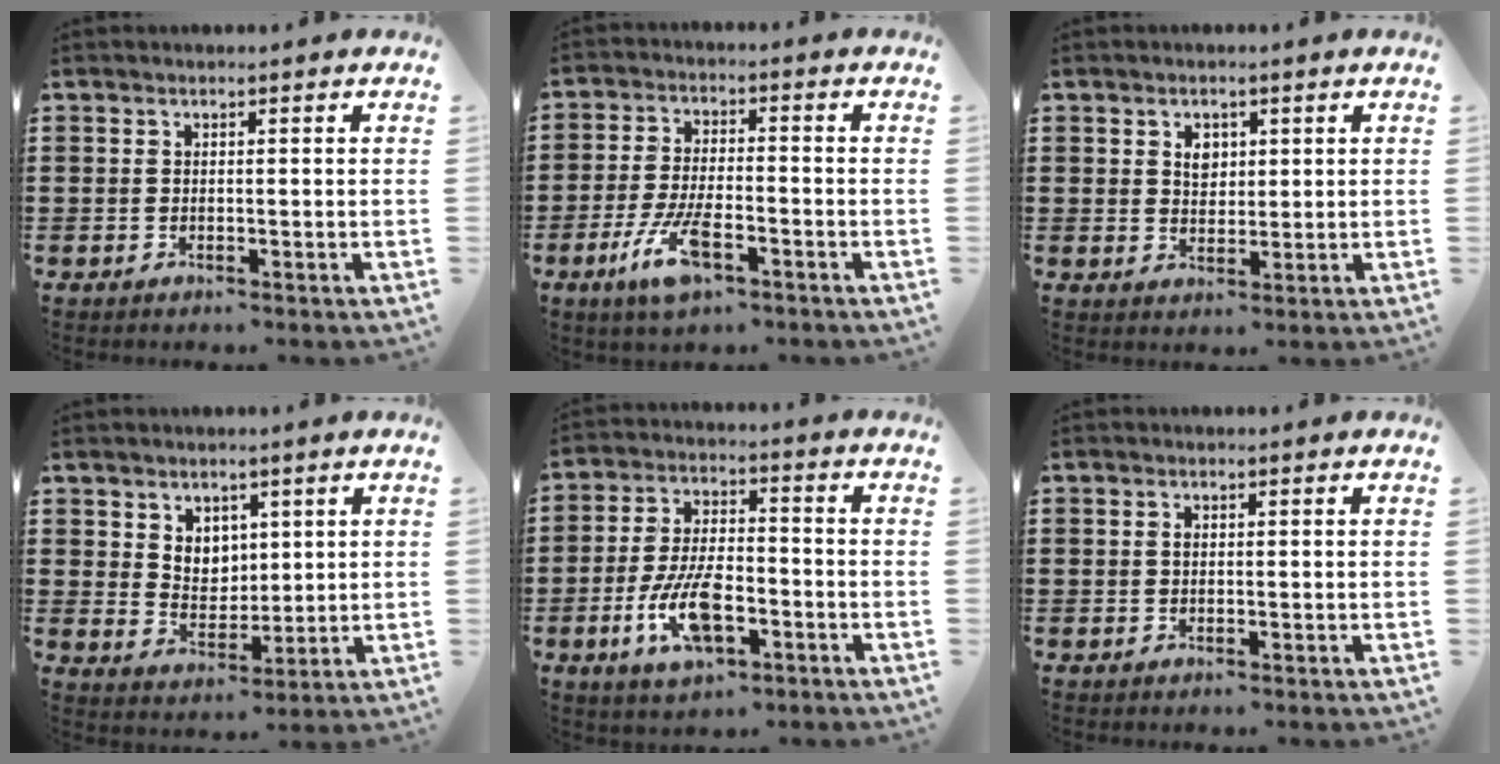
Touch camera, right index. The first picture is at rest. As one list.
[{"total": 8.2, "force": [-3.9, 2.8, 6.6], "torque": [-0.142, -0.006, -0.071]}, {"total": 2.8, "force": [1.1, 2.0, 1.6], "torque": [-0.022, 0.001, 0.015]}, {"total": 4.6, "force": [2.7, 3.6, 0.9], "torque": [-0.030, 0.001, 0.049]}, {"total": 10.0, "force": [-3.8, 4.5, 8.0], "torque": [-0.176, -0.002, -0.070]}, {"total": 0.6, "force": [0.1, 0.4, 0.5], "torque": [-0.011, -0.001, 0.002]}]